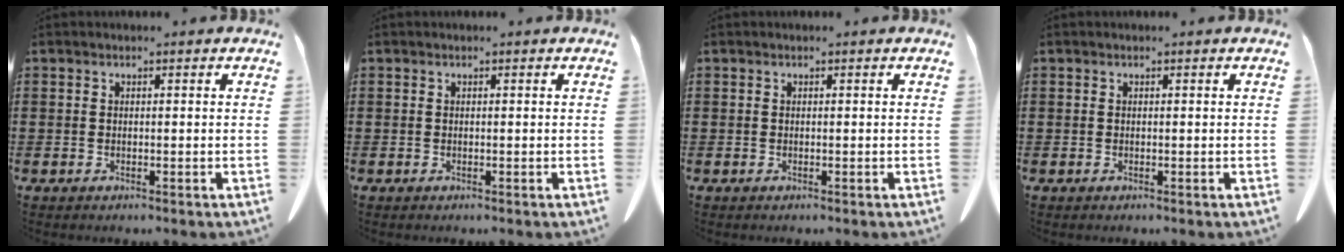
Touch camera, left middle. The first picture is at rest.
{"total": 0.0}
{"total": 0.0}
{"total": 0.0}